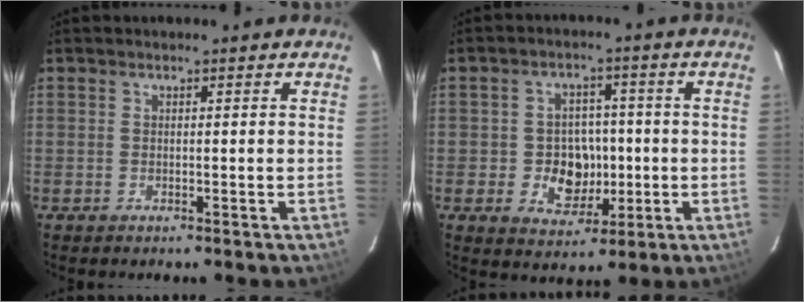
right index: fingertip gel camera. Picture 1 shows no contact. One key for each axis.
{"total": 8.1, "fx": -1.3, "fy": 7.0, "fz": 3.9, "tx": -0.084, "ty": 0.011, "tz": -0.007}